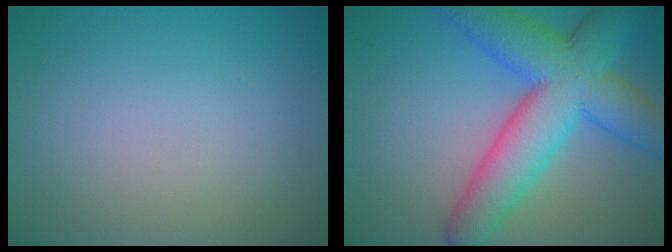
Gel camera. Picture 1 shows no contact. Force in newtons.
{"total": 10.3, "press": 10.3, "slide": 0.3}